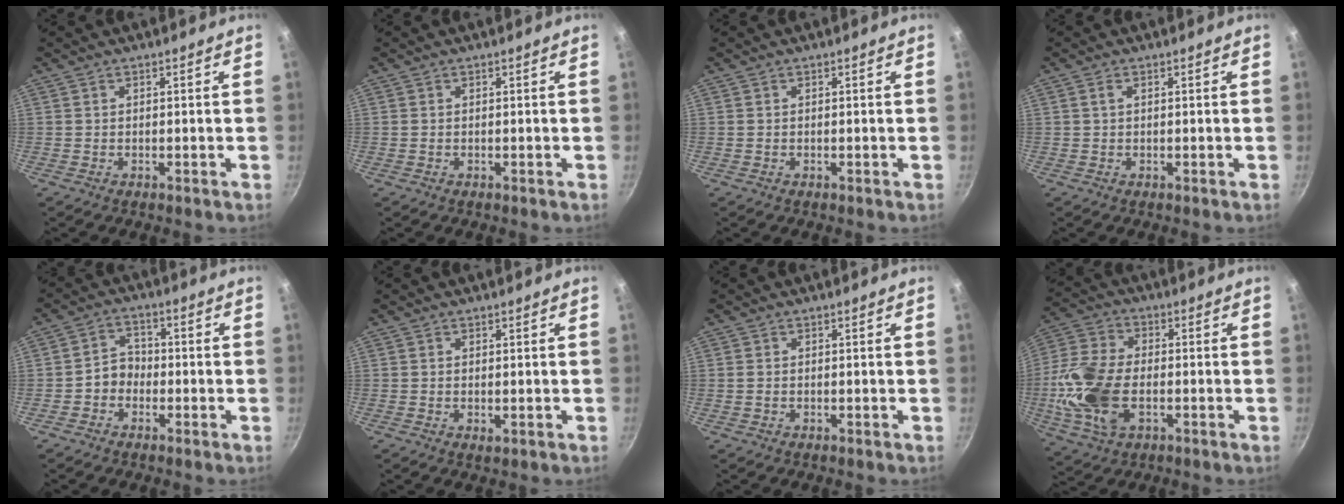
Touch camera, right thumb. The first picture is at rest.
{"total": 0.0}
{"total": 0.0}
{"total": 0.8, "force": [0.3, 0.4, 0.7], "torque": [-0.012, 0.003, 0.004]}
{"total": 4.3, "force": [-1.6, 3.5, 1.9], "torque": [-0.004, 0.024, -0.034]}
{"total": 0.9, "force": [-0.1, 0.5, 0.8], "torque": [-0.013, -0.004, -0.001]}
{"total": 0.8, "force": [-0.2, 0.7, 0.4], "torque": [-0.007, 0.002, -0.003]}
{"total": 15.3, "force": [-2.7, 9.1, 12.0], "torque": [-0.243, 0.019, -0.058]}